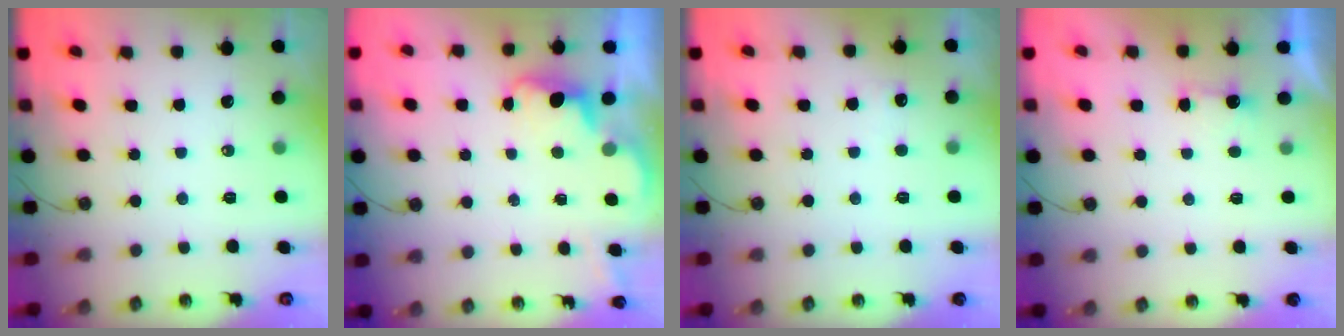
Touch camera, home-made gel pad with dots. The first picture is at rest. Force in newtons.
{"total": 3.0, "press": 3.0, "slide": 0.7}
{"total": 2.7, "press": 2.5, "slide": 1.0}
{"total": 1.7, "press": 1.5, "slide": 0.8}